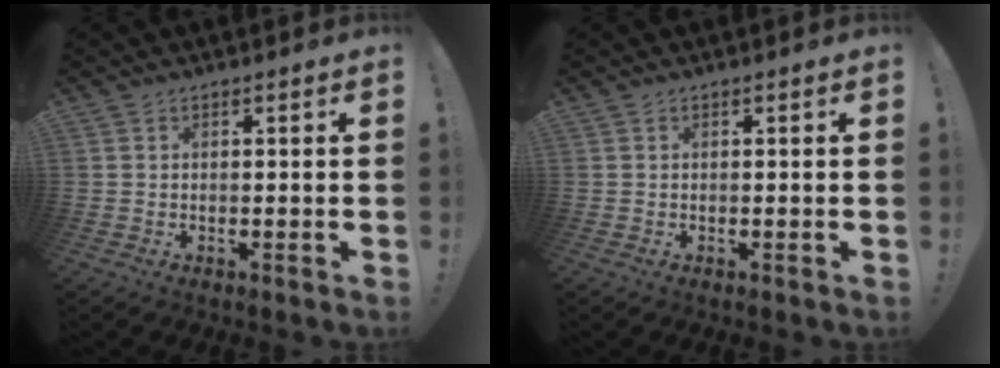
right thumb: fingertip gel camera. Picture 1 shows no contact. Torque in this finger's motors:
{"motor_torque": [0.00, 0.00, 0.00, 0.00, 0.00]}